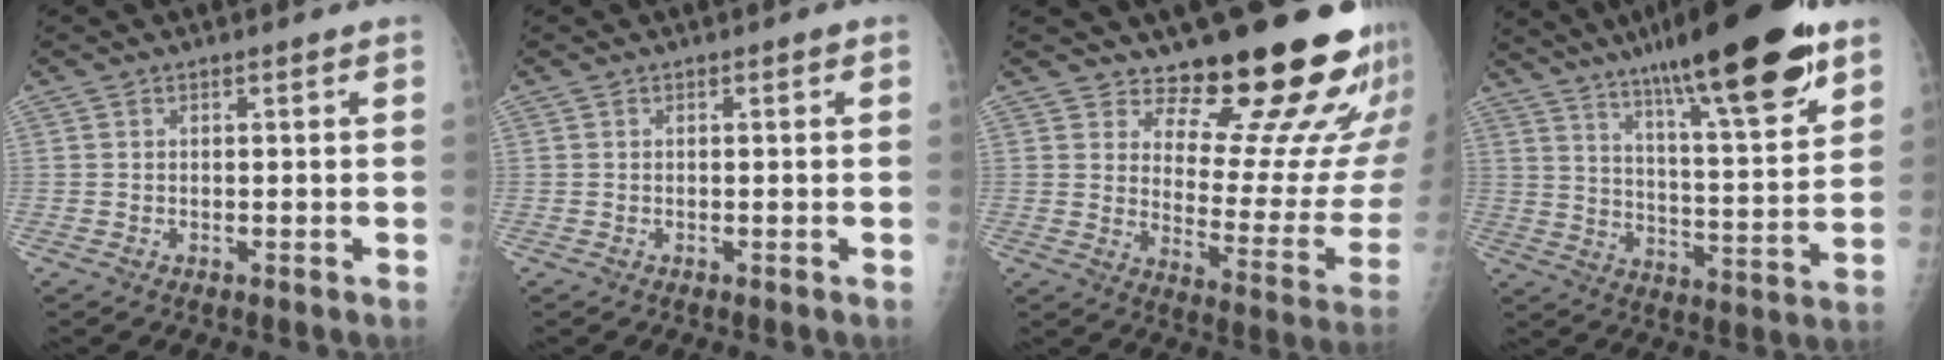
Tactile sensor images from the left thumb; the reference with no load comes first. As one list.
[{"total": 0.0}, {"total": 21.6, "force": [17.2, 7.5, 10.8], "torque": [-0.098, -0.139, 0.220]}, {"total": 24.4, "force": [15.9, 4.1, 18.0], "torque": [-0.266, -0.054, 0.251]}]